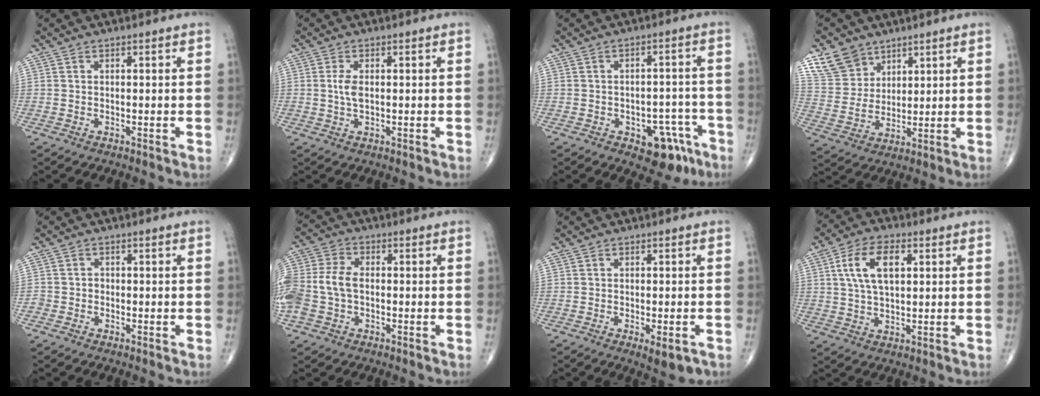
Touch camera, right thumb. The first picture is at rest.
{"total": 2.6, "force": [0.2, 1.3, 2.3], "torque": [-0.051, 0.001, 0.005]}
{"total": 9.2, "force": [-4.9, 5.3, 5.7], "torque": [-0.037, 0.042, -0.056]}
{"total": 9.6, "force": [6.4, 6.6, 2.5], "torque": [-0.028, -0.031, 0.138]}
{"total": 1.6, "force": [-0.7, 1.4, 0.1], "torque": [0.010, 0.009, -0.018]}
{"total": 10.7, "force": [-1.3, 7.3, 7.8], "torque": [-0.183, 0.025, -0.029]}
{"total": 4.4, "force": [-1.9, 1.5, 3.7], "torque": [-0.047, -0.002, -0.019]}
{"total": 9.8, "force": [2.8, 5.1, 7.9], "torque": [-0.141, 0.005, 0.049]}